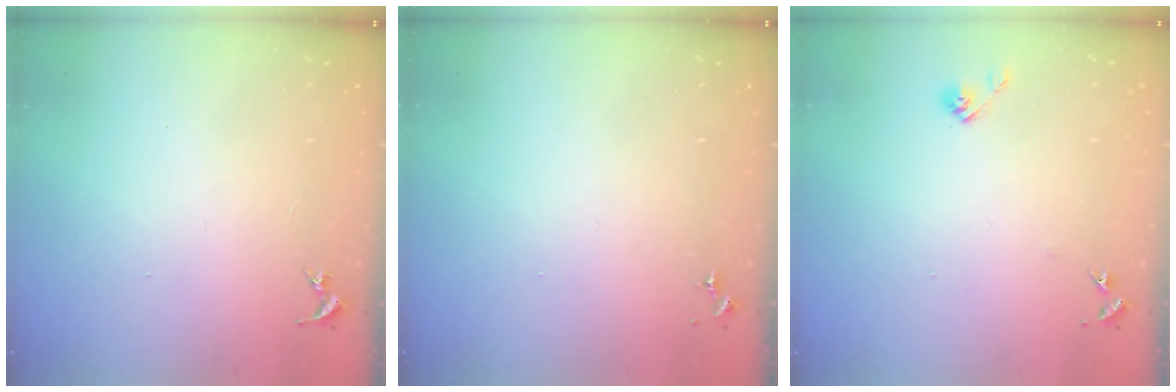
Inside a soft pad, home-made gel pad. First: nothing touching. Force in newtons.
{"total": 0.0}
{"total": 6.2, "press": 6.2, "slide": 0.5}